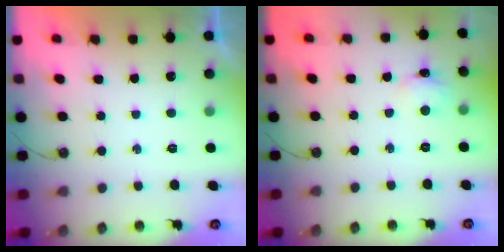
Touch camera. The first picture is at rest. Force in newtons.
{"total": 4.7, "press": 4.6, "slide": 0.5}